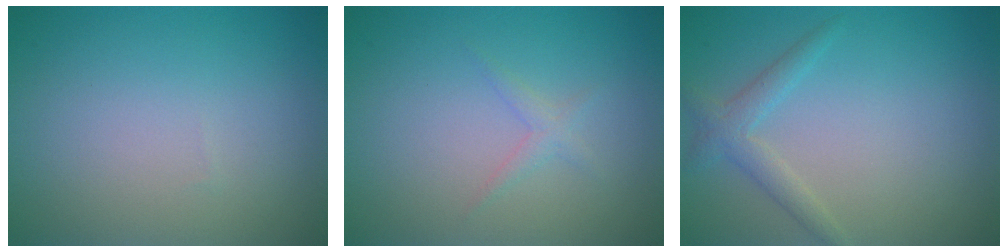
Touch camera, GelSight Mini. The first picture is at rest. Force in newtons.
{"total": 1.0, "press": 1.0, "slide": 0.0}
{"total": 2.0, "press": 2.0, "slide": 0.1}